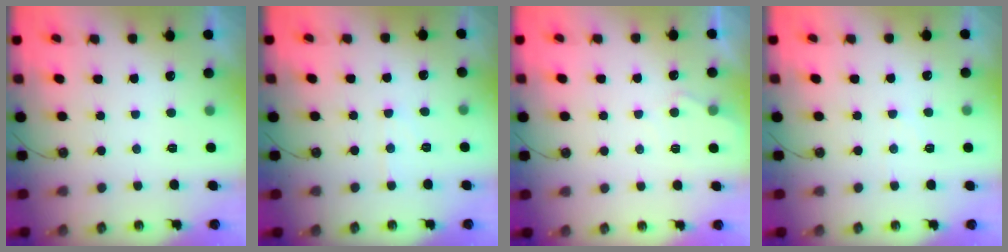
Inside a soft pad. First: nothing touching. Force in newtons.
{"total": 4.8, "press": 4.7, "slide": 0.7}
{"total": 4.6, "press": 4.5, "slide": 0.5}
{"total": 4.5, "press": 4.4, "slide": 0.8}